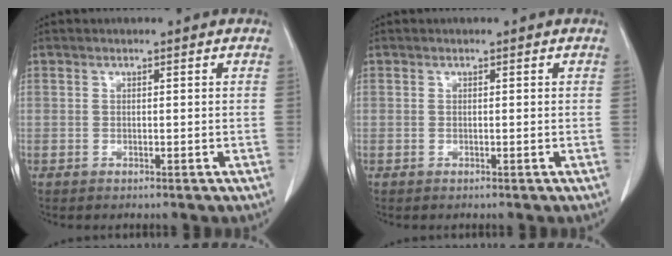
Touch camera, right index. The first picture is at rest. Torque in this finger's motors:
{"motor_torque": [0.15, -0.14, 0.09, 0.01]}